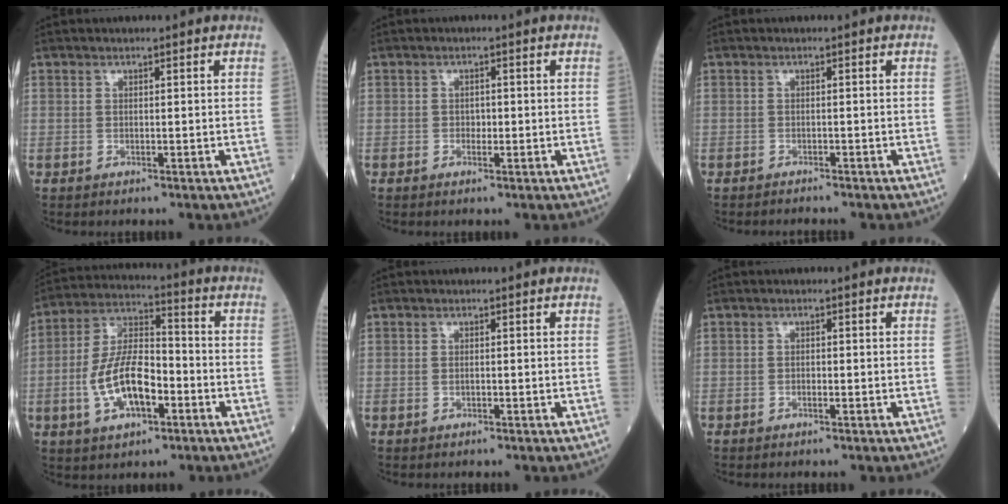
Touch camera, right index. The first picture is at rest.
{"total": 1.4, "force": [-0.3, 0.9, 1.0], "torque": [-0.011, 0.003, -0.005]}
{"total": 1.3, "force": [-1.3, -0.1, 0.0], "torque": [-0.003, -0.004, -0.019]}
{"total": 13.6, "force": [-3.8, 5.7, 11.8], "torque": [-0.243, 0.014, -0.071]}
{"total": 0.6, "force": [-0.2, 0.3, 0.5], "torque": [-0.011, 0.000, -0.003]}
{"total": 0.7, "force": [-0.3, 0.4, 0.6], "torque": [-0.010, 0.001, -0.006]}